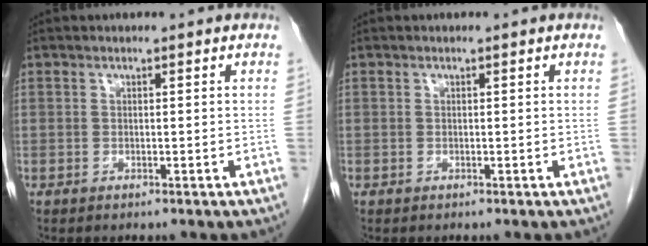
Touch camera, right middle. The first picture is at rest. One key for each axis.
{"total": 0.0}